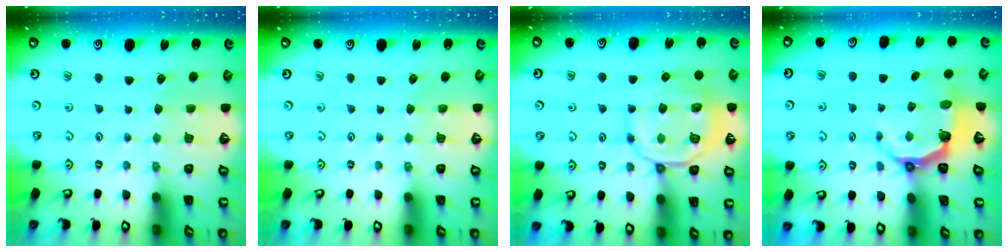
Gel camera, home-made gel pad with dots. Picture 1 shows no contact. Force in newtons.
{"total": 0.0}
{"total": 11.7, "press": 11.6, "slide": 1.2}
{"total": 5.0, "press": 3.4, "slide": 3.7}